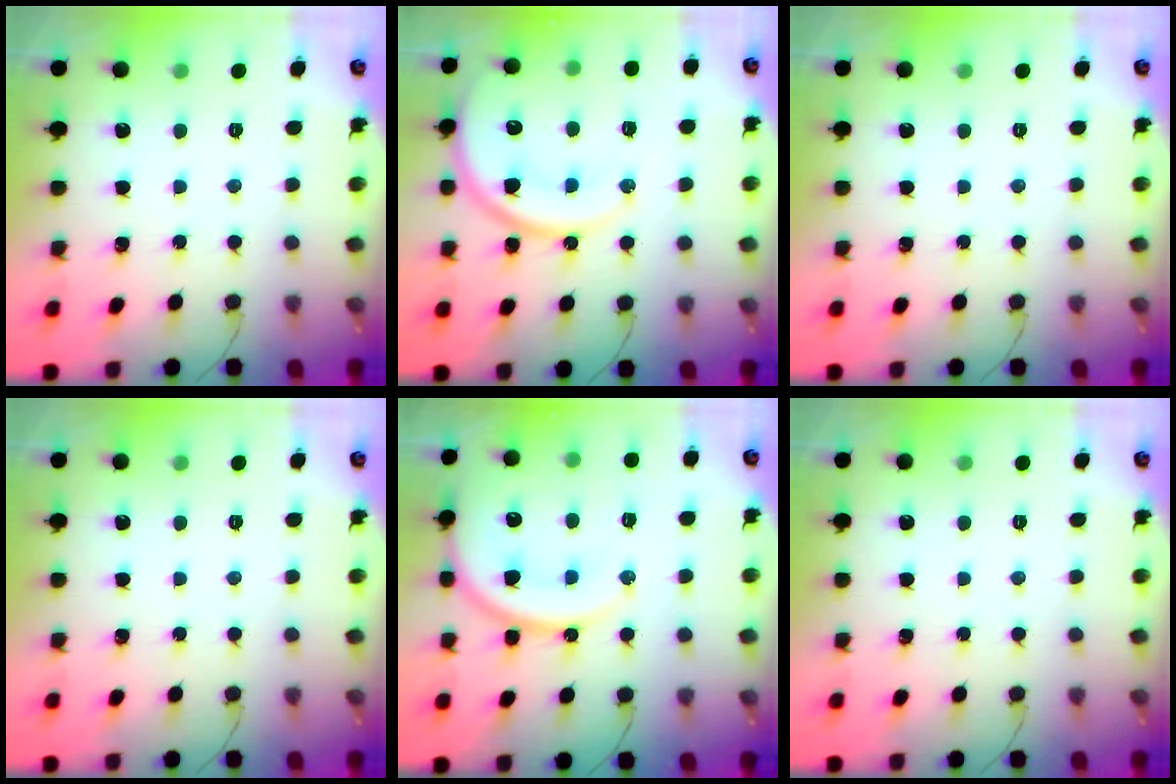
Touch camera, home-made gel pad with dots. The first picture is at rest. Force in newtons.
{"total": 17.0, "press": 16.9, "slide": 1.5}
{"total": 0.0}
{"total": 0.0}
{"total": 16.6, "press": 16.5, "slide": 2.0}
{"total": 0.0}